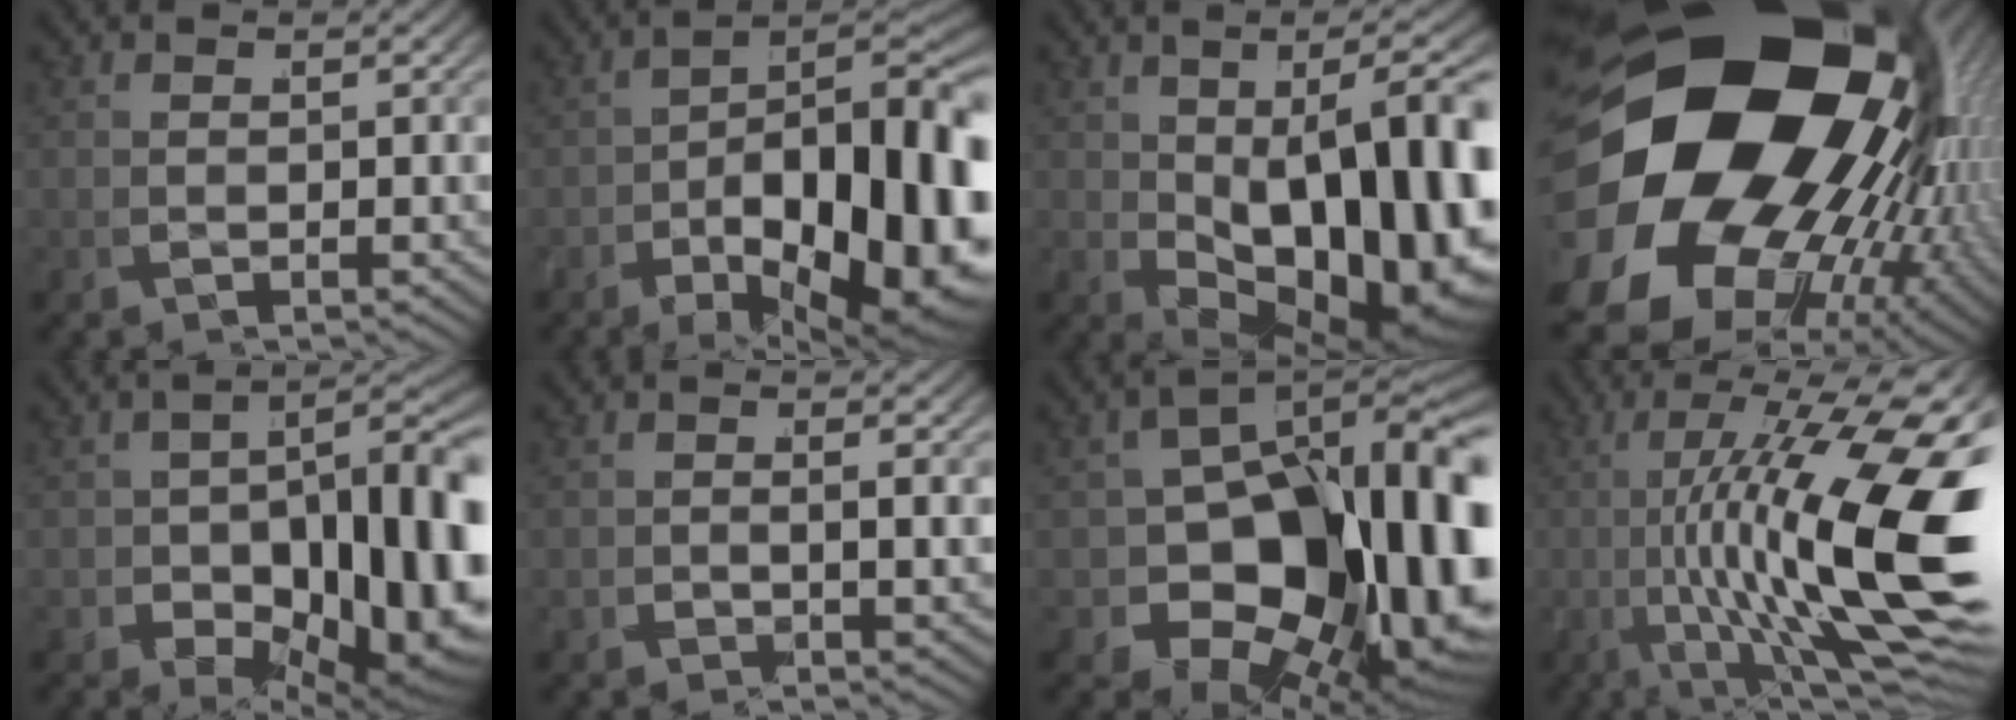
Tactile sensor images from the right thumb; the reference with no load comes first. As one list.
[{"total": 17.9, "force": [-4.6, 10.2, 14.0], "torque": [-0.206, -0.062, -0.037]}, {"total": 18.4, "force": [-2.8, 10.4, 14.9], "torque": [-0.214, -0.047, 0.001]}, {"total": 38.4, "force": [-0.7, 27.8, 26.4], "torque": [-0.408, -0.061, -0.015]}, {"total": 14.7, "force": [-3.6, 8.8, 11.2], "torque": [-0.166, -0.049, -0.023]}, {"total": 0.6, "force": [-0.2, -0.1, 0.6], "torque": [-0.002, 0.002, -0.003]}, {"total": 22.9, "force": [-4.0, 15.0, 16.8], "torque": [-0.261, -0.079, -0.022]}, {"total": 17.8, "force": [-0.8, 8.0, 15.9], "torque": [-0.260, -0.036, 0.004]}]